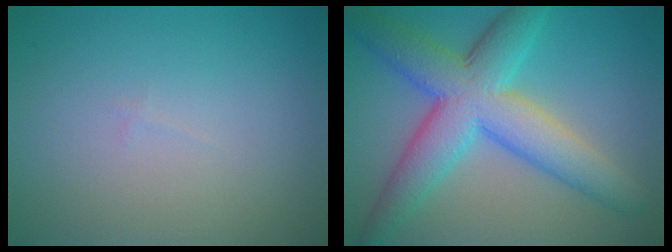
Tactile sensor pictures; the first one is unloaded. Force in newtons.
{"total": 8.7, "press": 8.7, "slide": 0.2}